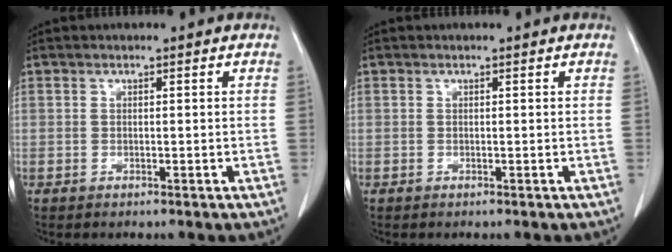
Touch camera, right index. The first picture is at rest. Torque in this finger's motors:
{"motor_torque": [0.00, 0.00, 0.00, 0.00]}